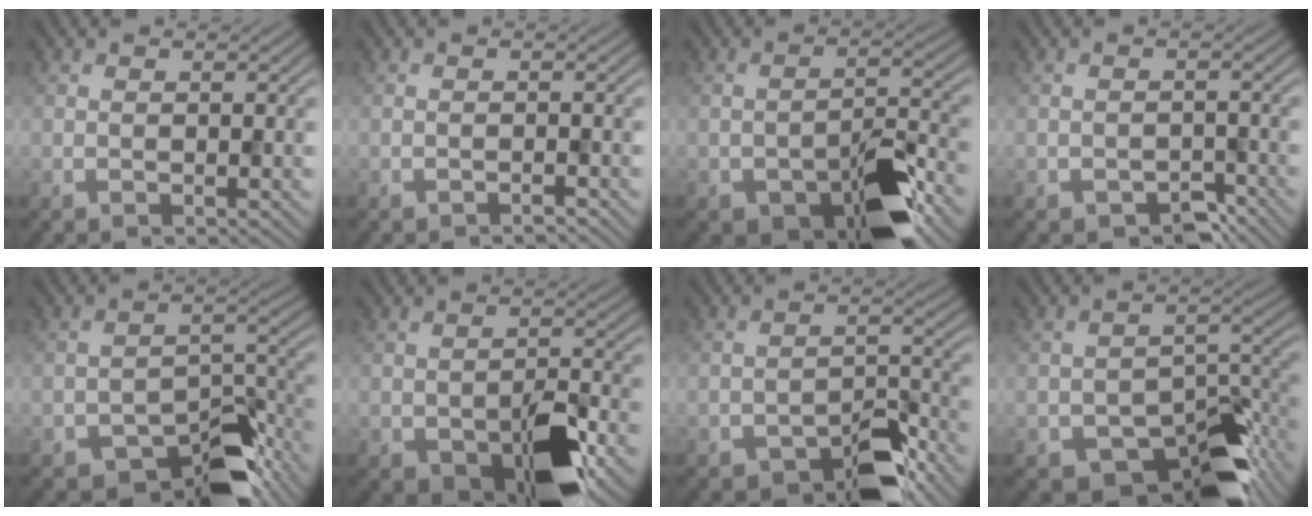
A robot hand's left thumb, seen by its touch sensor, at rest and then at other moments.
{"total": 0.8, "force": [-0.7, 0.0, 0.4], "torque": [-0.003, 0.002, -0.014]}
{"total": 9.4, "force": [-4.7, 4.2, 6.9], "torque": [-0.104, -0.001, -0.075]}
{"total": 3.0, "force": [-2.1, 1.6, 1.4], "torque": [-0.022, -0.004, -0.032]}
{"total": 9.7, "force": [-7.1, 4.3, 5.0], "torque": [-0.056, -0.010, -0.121]}
{"total": 8.9, "force": [-3.9, 4.2, 6.8], "torque": [-0.114, -0.009, -0.053]}
{"total": 7.2, "force": [-5.0, 3.1, 4.2], "torque": [-0.056, 0.004, -0.088]}
{"total": 12.1, "force": [-8.0, 5.7, 7.1], "torque": [-0.096, -0.019, -0.130]}